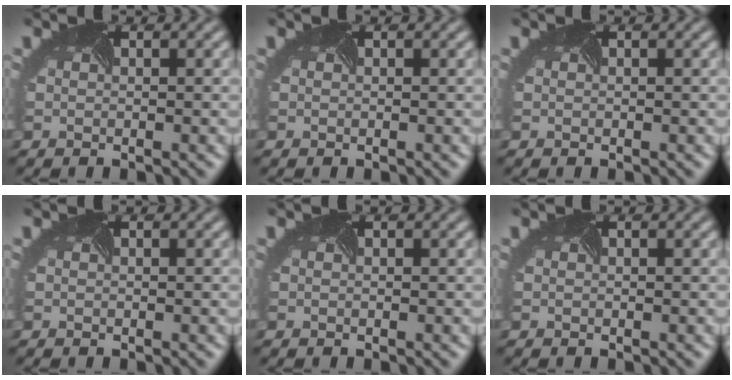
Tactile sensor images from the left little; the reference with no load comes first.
{"total": 0.0}
{"total": 0.0}
{"total": 0.0}
{"total": 0.0}
{"total": 0.0}